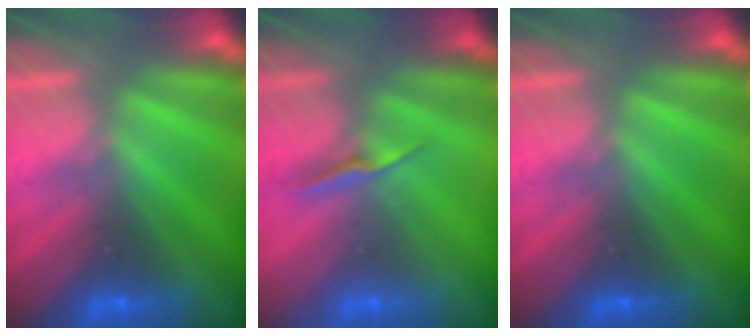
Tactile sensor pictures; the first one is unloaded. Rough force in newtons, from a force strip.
{"total": 1.3}
{"total": 0.0}